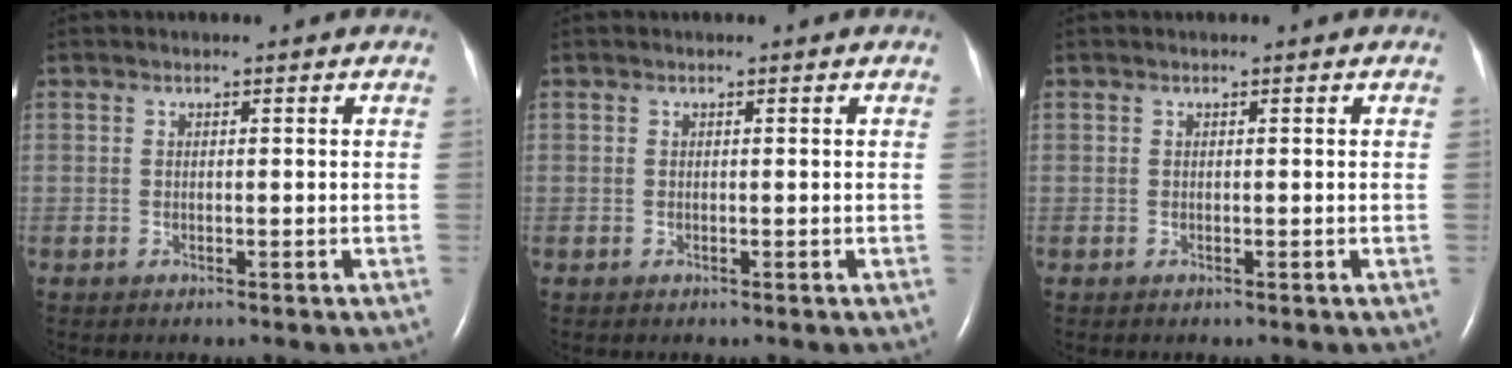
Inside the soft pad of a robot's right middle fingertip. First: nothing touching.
{"total": 0.0}
{"total": 0.0}